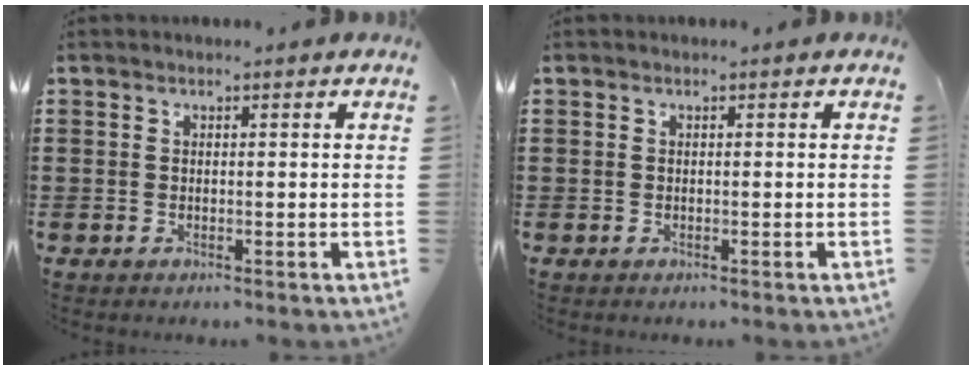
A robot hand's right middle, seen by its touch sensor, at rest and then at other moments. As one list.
[{"total": 0.0}]